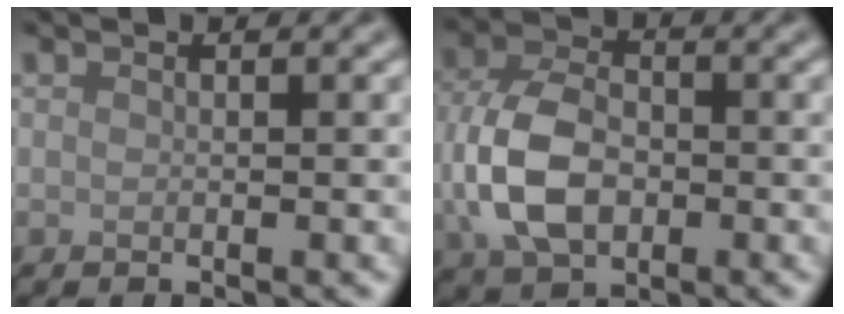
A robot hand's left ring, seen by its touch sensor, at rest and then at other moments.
{"total": 6.9, "force": [-1.1, 4.6, 5.0], "torque": [-0.114, 0.000, -0.026]}